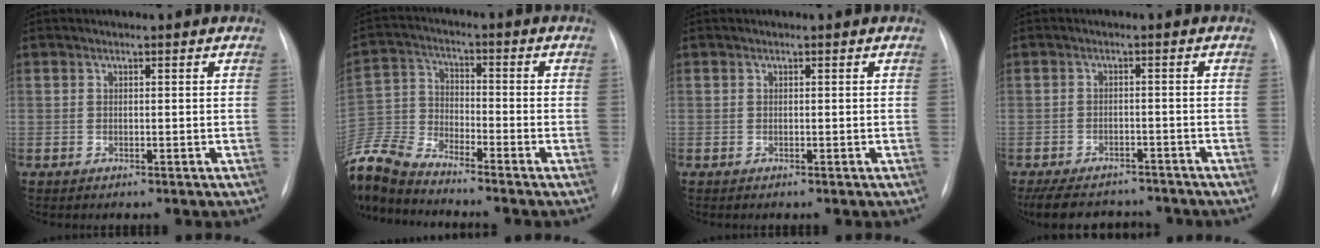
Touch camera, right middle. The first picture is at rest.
{"total": 12.6, "force": [-12.0, 1.2, 3.9], "torque": [-0.093, 0.001, -0.240]}
{"total": 0.0}
{"total": 12.3, "force": [-10.6, 4.7, 4.1], "torque": [-0.085, 0.002, -0.139]}